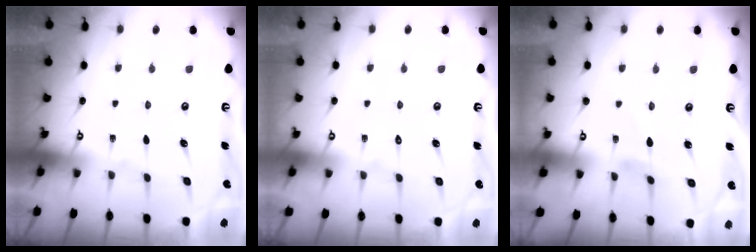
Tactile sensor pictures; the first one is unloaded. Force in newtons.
{"total": 1.7, "press": 1.7, "slide": 0.1}
{"total": 0.7, "press": 0.7, "slide": 0.1}